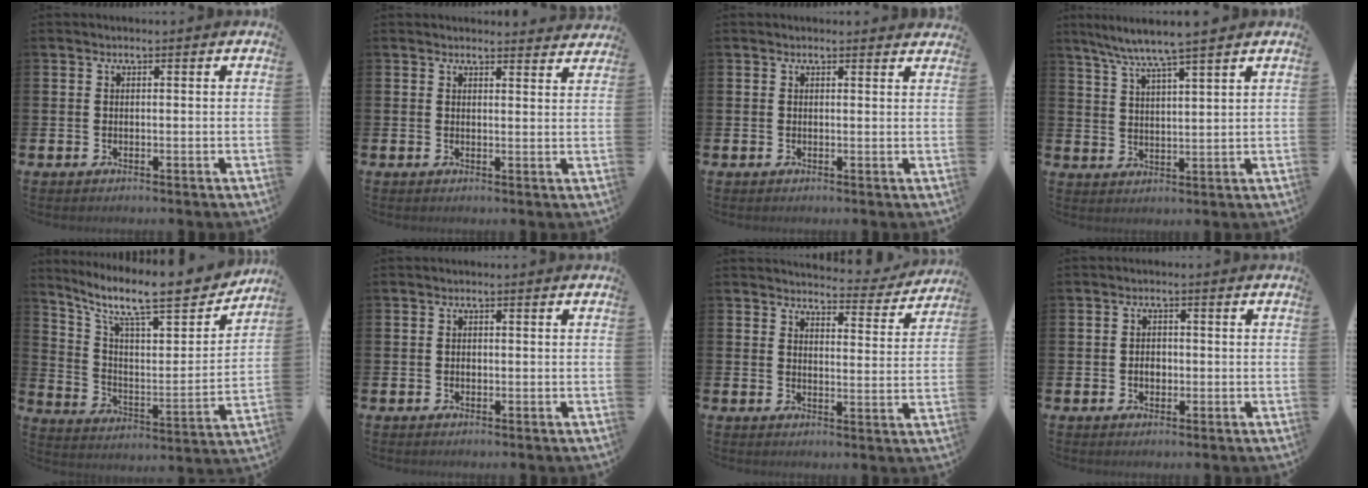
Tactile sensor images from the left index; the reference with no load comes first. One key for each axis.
{"total": 2.5, "fx": 2.5, "fy": 0.3, "fz": -0.1, "tx": 0.013, "ty": -0.020, "tz": 0.043}
{"total": 0.9, "fx": 0.9, "fy": 0.2, "fz": 0.1, "tx": 0.005, "ty": 0.000, "tz": 0.016}
{"total": 6.3, "fx": 5.8, "fy": -0.4, "fz": 2.5, "tx": -0.071, "ty": -0.026, "tz": 0.102}
{"total": 12.1, "fx": 10.0, "fy": 3.2, "fz": 6.1, "tx": -0.133, "ty": -0.074, "tz": 0.165}
{"total": 0.6, "fx": -0.3, "fy": 0.4, "fz": 0.3, "tx": -0.003, "ty": 0.003, "tz": -0.007}
{"total": 3.8, "fx": 3.7, "fy": 0.8, "fz": 0.4, "tx": -0.011, "ty": -0.032, "tz": 0.060}
{"total": 2.1, "fx": -0.5, "fy": 1.5, "fz": 1.3, "tx": -0.015, "ty": 0.000, "tz": -0.015}